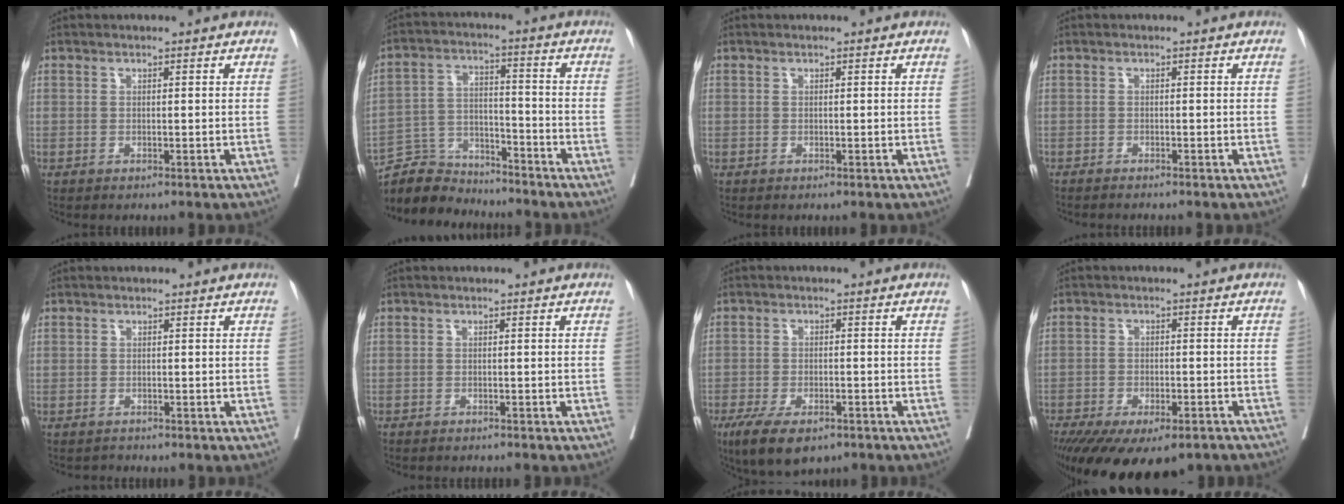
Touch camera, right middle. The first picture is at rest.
{"total": 9.1, "force": [-8.7, 2.7, -0.1], "torque": [-0.001, 0.023, -0.161]}
{"total": 0.0}
{"total": 1.9, "force": [-1.7, 0.0, 0.7], "torque": [-0.012, -0.002, -0.024]}
{"total": 0.8, "force": [-0.4, 0.5, -0.4], "torque": [0.006, 0.001, -0.014]}
{"total": 1.2, "force": [-1.2, 0.1, 0.3], "torque": [-0.009, -0.002, -0.019]}
{"total": 8.0, "force": [-5.3, 3.2, 5.1], "torque": [-0.088, -0.013, -0.086]}
{"total": 17.1, "force": [-12.1, 6.8, 10.0], "torque": [-0.193, -0.036, -0.169]}